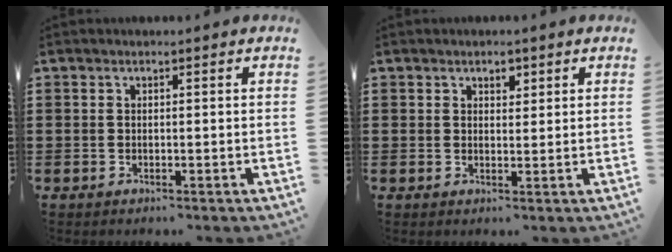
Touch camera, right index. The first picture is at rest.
{"total": 1.9, "force": [1.3, 1.1, 0.9], "torque": [-0.012, 0.002, 0.021]}